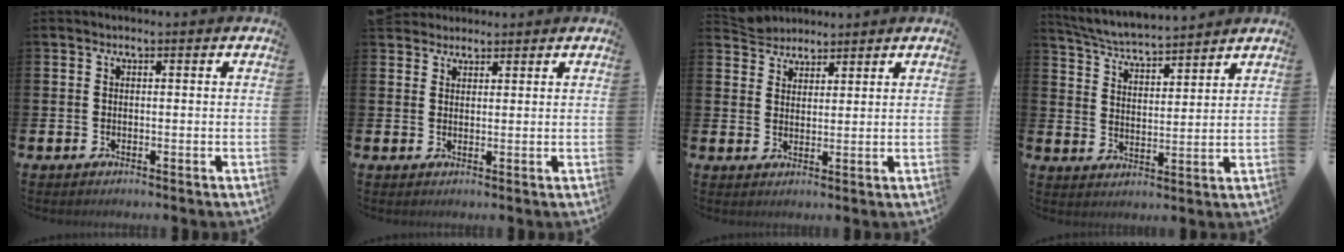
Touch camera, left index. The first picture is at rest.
{"total": 2.7, "force": [2.4, 1.1, -0.3], "torque": [0.013, -0.006, 0.043]}
{"total": 3.7, "force": [3.6, 1.0, -0.5], "torque": [0.005, -0.015, 0.065]}
{"total": 5.3, "force": [5.2, 0.1, 0.8], "torque": [-0.041, -0.039, 0.089]}